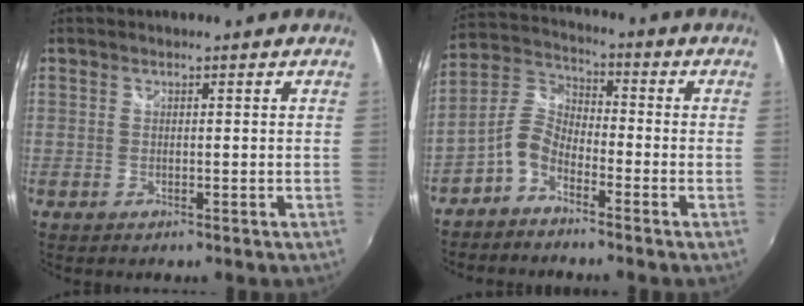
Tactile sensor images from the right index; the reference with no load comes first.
{"total": 6.2, "force": [-3.9, 3.3, 3.5], "torque": [-0.086, 0.021, -0.088]}